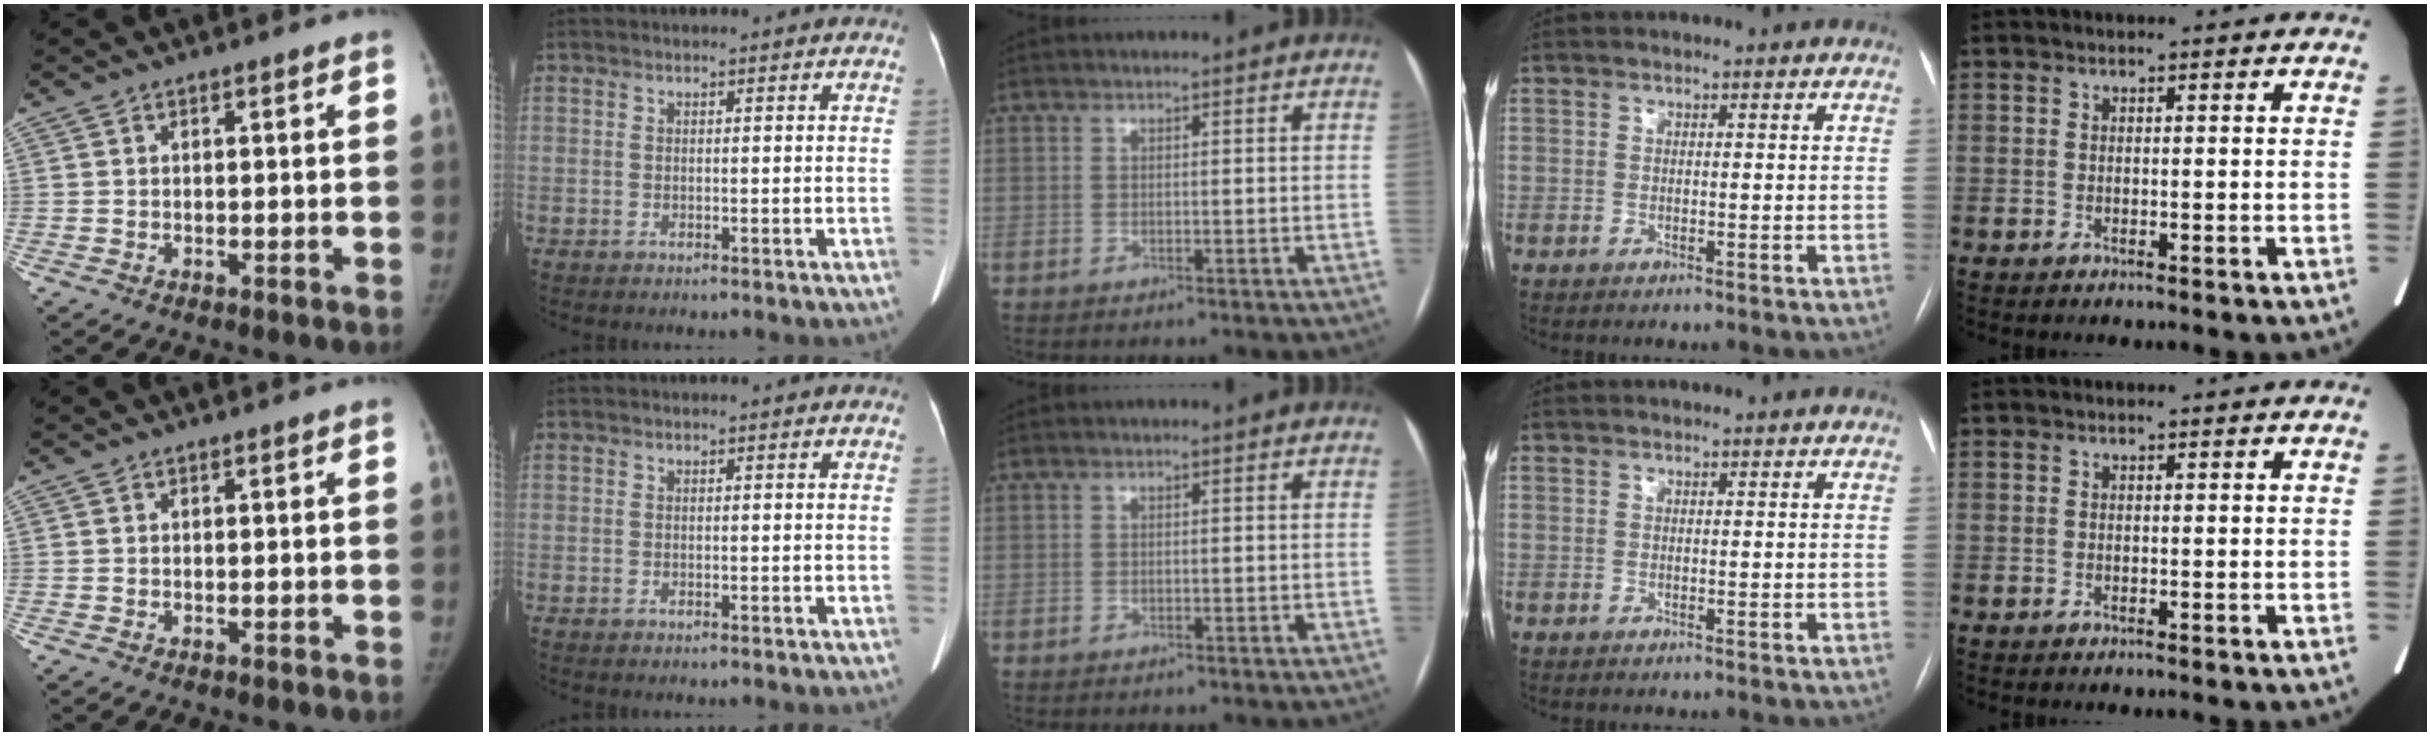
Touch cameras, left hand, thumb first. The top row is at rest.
{}